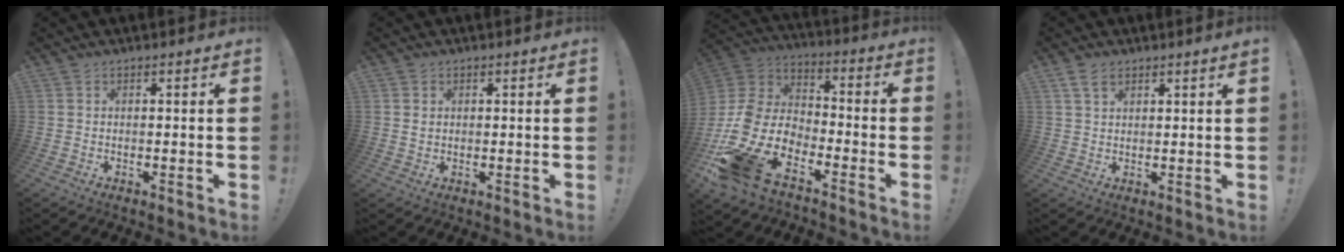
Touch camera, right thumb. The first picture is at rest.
{"total": 1.3, "force": [0.4, 1.2, 0.1], "torque": [0.006, 0.000, 0.006]}
{"total": 17.5, "force": [-11.1, 9.5, 9.6], "torque": [-0.216, 0.048, -0.192]}
{"total": 3.8, "force": [2.5, 1.2, 2.6], "torque": [-0.040, -0.008, 0.045]}